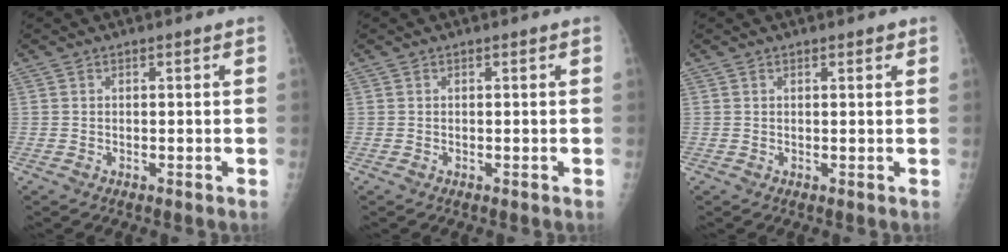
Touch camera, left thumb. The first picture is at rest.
{"total": 0.0}
{"total": 1.1, "force": [0.7, 0.4, 0.7], "torque": [-0.007, -0.001, 0.008]}